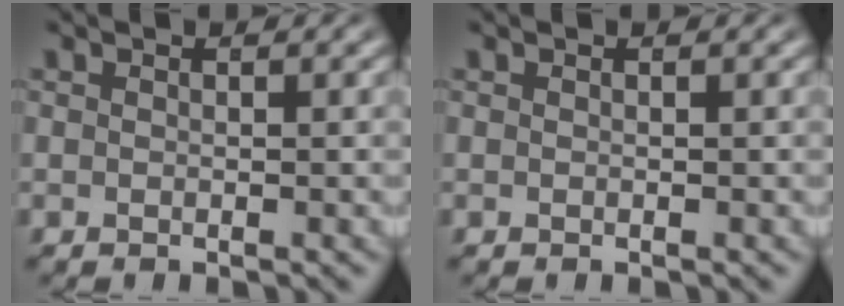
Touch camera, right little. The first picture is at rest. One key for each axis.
{"total": 0.0}